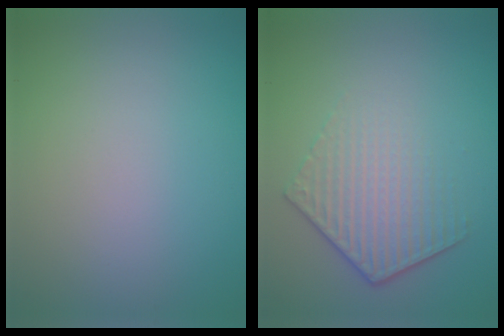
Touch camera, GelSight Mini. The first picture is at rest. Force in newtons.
{"total": 4.4, "press": 3.2, "slide": 3.1}